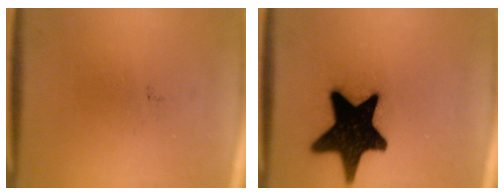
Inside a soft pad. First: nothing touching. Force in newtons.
{"total": 19.8}